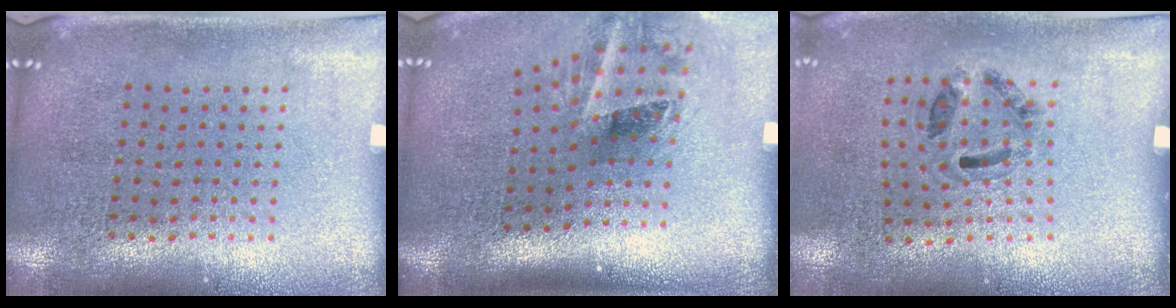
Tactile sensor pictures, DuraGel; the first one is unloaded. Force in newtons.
{"total": 2.0, "press": 1.3, "slide": 1.5}
{"total": 1.2, "press": 0.7, "slide": 0.9}